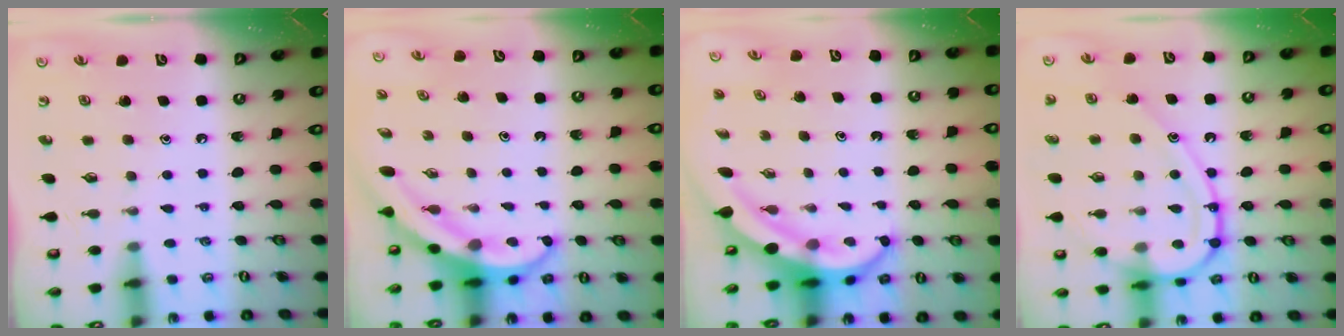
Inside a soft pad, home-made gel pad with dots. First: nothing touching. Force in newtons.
{"total": 5.3, "press": 5.3, "slide": 0.5}
{"total": 7.5, "press": 7.3, "slide": 1.4}
{"total": 15.4, "press": 15.3, "slide": 1.4}